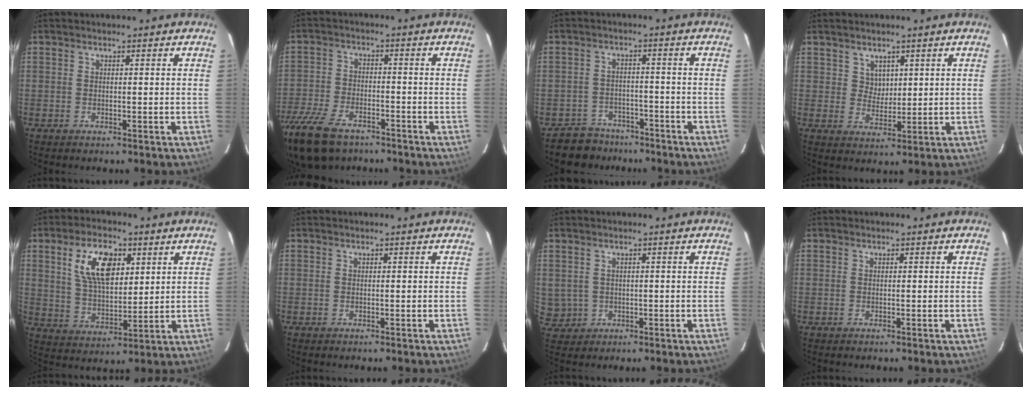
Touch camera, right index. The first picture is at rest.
{"total": 16.3, "force": [-11.4, 8.2, 8.3], "torque": [-0.215, -0.025, -0.211]}
{"total": 6.8, "force": [-5.4, 4.2, 0.1], "torque": [-0.017, 0.025, -0.082]}
{"total": 3.5, "force": [1.9, 2.9, 0.5], "torque": [-0.001, 0.005, 0.037]}
{"total": 12.1, "force": [4.8, 6.4, 9.1], "torque": [-0.163, 0.016, 0.094]}
{"total": 0.0}
{"total": 4.2, "force": [0.2, 4.1, 0.9], "torque": [-0.020, 0.005, 0.017]}
{"total": 0.0}